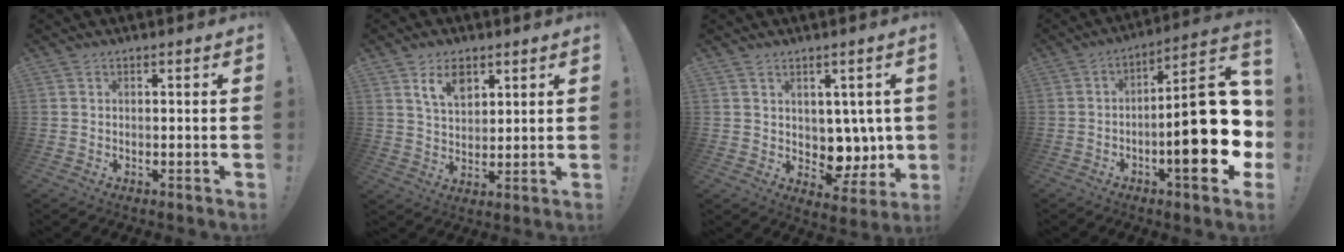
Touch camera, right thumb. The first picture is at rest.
{"total": 7.8, "force": [4.6, 4.4, 4.4], "torque": [-0.077, -0.013, 0.086]}
{"total": 8.5, "force": [3.0, 7.1, 3.5], "torque": [-0.034, -0.036, 0.067]}
{"total": 24.3, "force": [-3.5, 7.2, 22.9], "torque": [-0.311, 0.015, -0.050]}